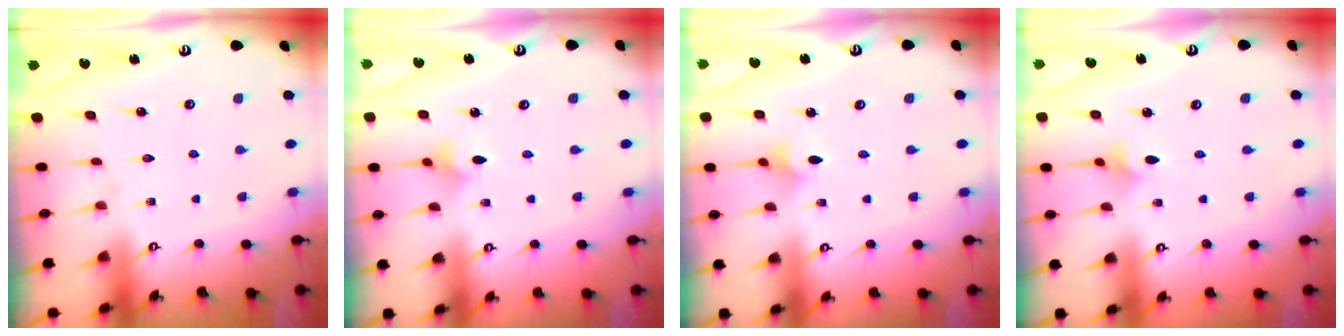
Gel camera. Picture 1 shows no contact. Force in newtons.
{"total": 3.1, "press": 3.0, "slide": 0.6}
{"total": 3.1, "press": 3.0, "slide": 0.6}
{"total": 3.4, "press": 3.3, "slide": 0.8}